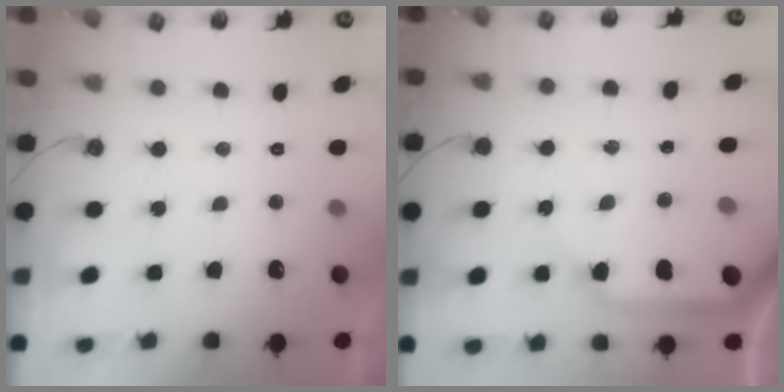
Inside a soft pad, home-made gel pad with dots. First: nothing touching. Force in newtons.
{"total": 11.9, "press": 11.8, "slide": 1.6}